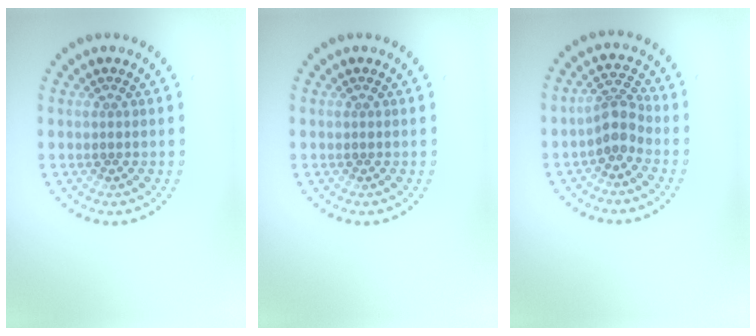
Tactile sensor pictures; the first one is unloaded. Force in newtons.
{"total": 0.0}
{"total": 2.7, "press": 2.1, "slide": 1.7}